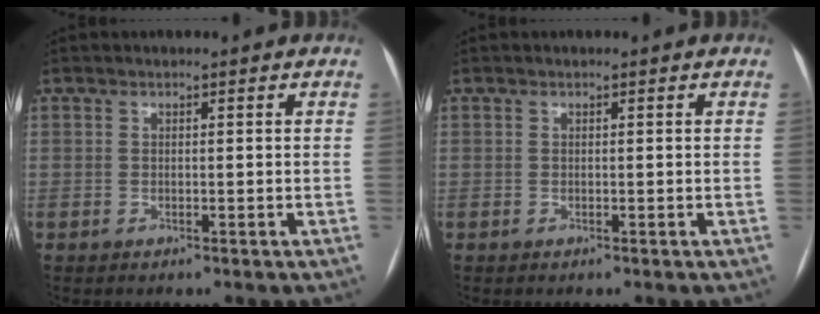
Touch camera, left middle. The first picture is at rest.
{"total": 0.0}